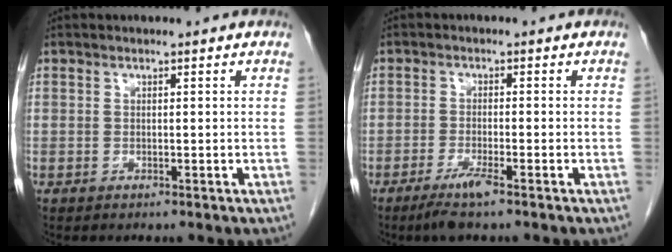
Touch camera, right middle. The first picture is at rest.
{"total": 3.7, "force": [-2.5, -0.1, 2.8], "torque": [-0.060, -0.010, -0.050]}